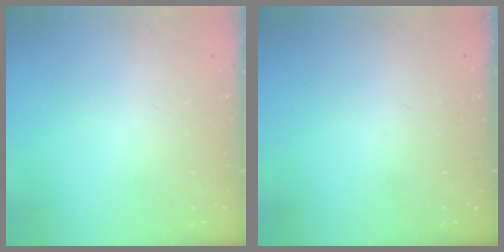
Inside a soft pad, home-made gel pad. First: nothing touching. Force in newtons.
{"total": 0.0}